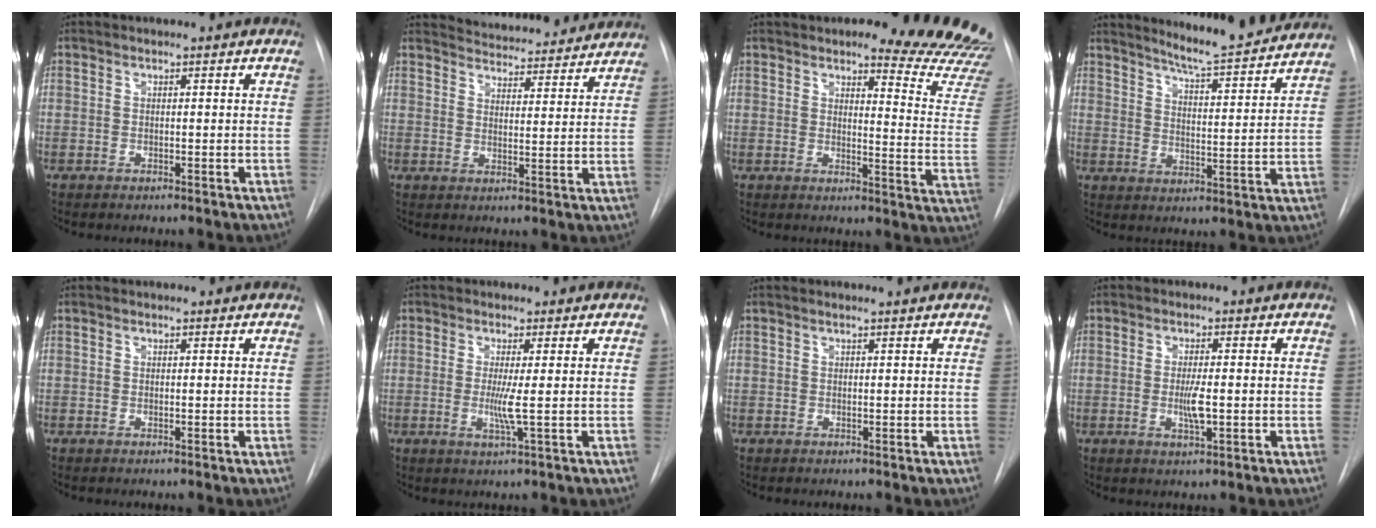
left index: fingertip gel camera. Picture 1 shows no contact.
{"total": 15.5, "force": [15.0, 2.8, 3.1], "torque": [-0.029, -0.006, 0.179]}
{"total": 15.2, "force": [14.5, 1.0, 4.6], "torque": [-0.034, -0.128, 0.141]}
{"total": 15.2, "force": [14.3, 0.3, 5.3], "torque": [-0.082, -0.029, 0.188]}
{"total": 0.7, "force": [0.6, 0.3, 0.0], "torque": [-0.006, 0.001, 0.006]}
{"total": 3.1, "force": [-0.1, -0.5, 3.0], "torque": [-0.066, -0.008, -0.001]}
{"total": 2.4, "force": [2.3, 0.2, 0.6], "torque": [-0.014, 0.012, 0.023]}
{"total": 3.4, "force": [-0.4, 0.6, 3.3], "torque": [-0.063, -0.004, -0.006]}